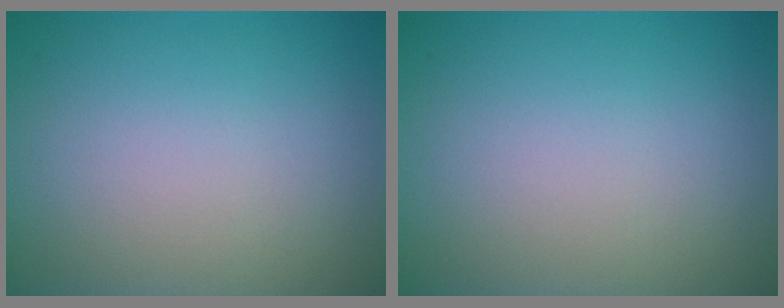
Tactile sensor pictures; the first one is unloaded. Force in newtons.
{"total": 0.0}